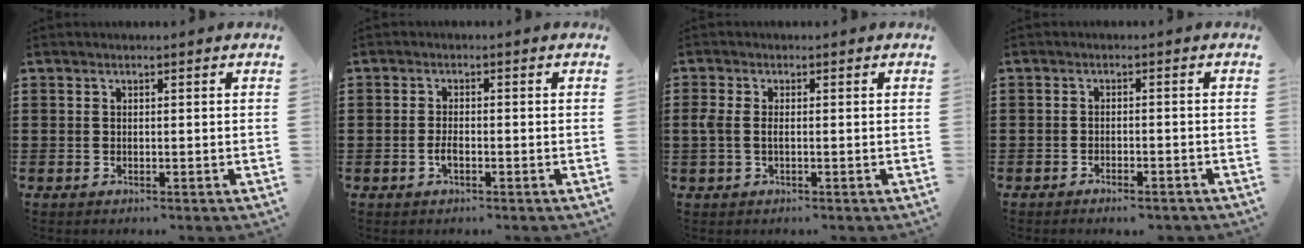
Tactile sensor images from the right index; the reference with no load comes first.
{"total": 1.7, "force": [-0.8, 0.7, 1.4], "torque": [-0.036, -0.003, -0.016]}
{"total": 1.9, "force": [-0.2, 0.8, 1.7], "torque": [-0.047, -0.004, -0.010]}
{"total": 1.6, "force": [-1.6, 0.2, 0.5], "torque": [-0.012, 0.001, -0.030]}